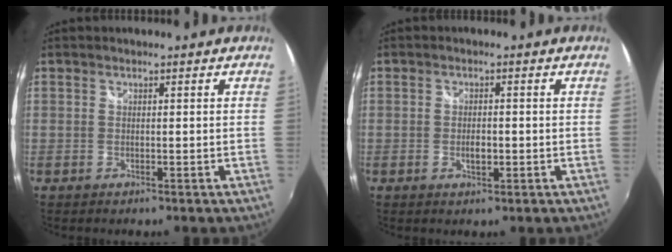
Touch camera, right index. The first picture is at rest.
{"total": 2.5, "force": [-0.6, 1.2, 2.1], "torque": [-0.037, -0.001, -0.010]}